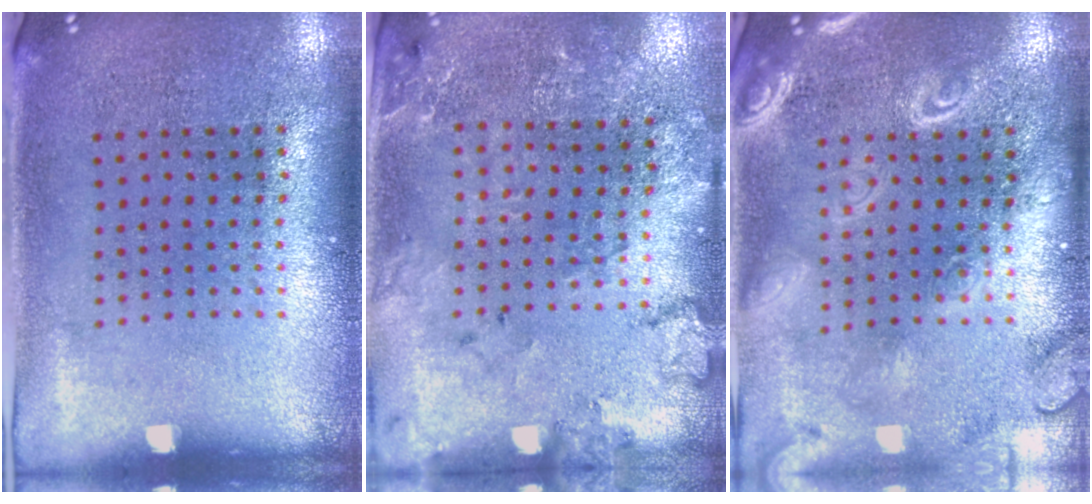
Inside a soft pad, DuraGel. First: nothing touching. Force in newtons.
{"total": 1.8, "press": 1.7, "slide": 0.4}
{"total": 2.6, "press": 2.5, "slide": 0.3}